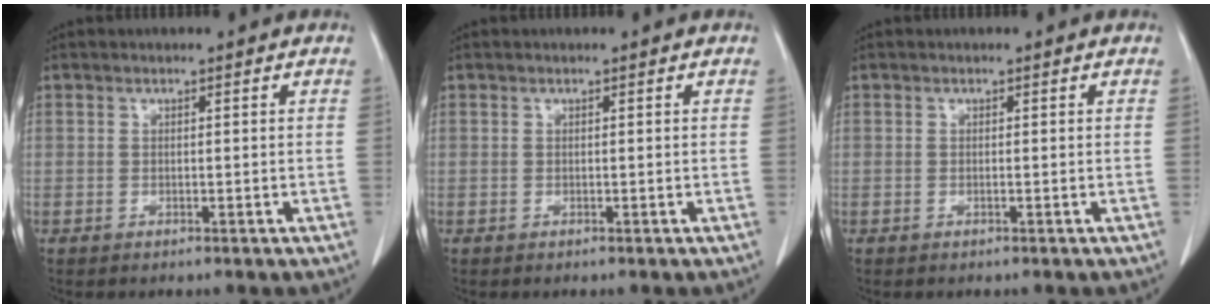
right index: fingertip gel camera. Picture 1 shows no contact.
{"total": 0.0}
{"total": 0.0}